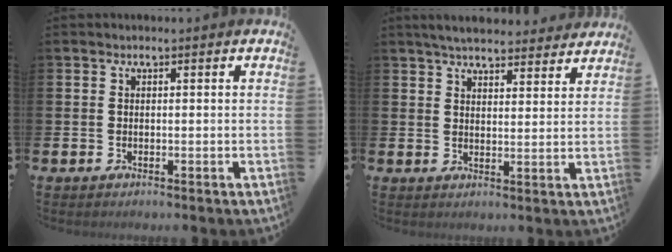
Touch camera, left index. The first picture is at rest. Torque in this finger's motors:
{"motor_torque": [1.01, -1.13, 0.71, 0.17]}